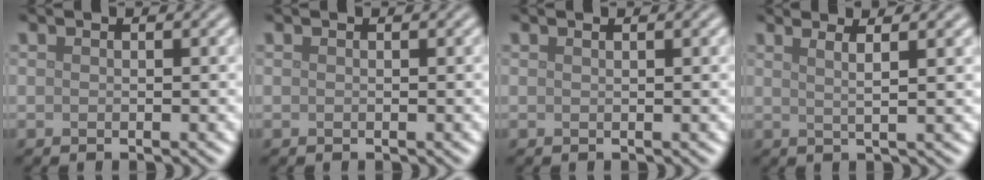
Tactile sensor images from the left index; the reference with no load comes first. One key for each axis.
{"total": 0.0}
{"total": 1.0, "fx": 0.6, "fy": 0.3, "fz": 0.7, "tx": -0.006, "ty": 0.003, "tz": 0.006}
{"total": 4.0, "fx": 2.2, "fy": 1.1, "fz": 3.2, "tx": -0.034, "ty": 0.017, "tz": 0.003}